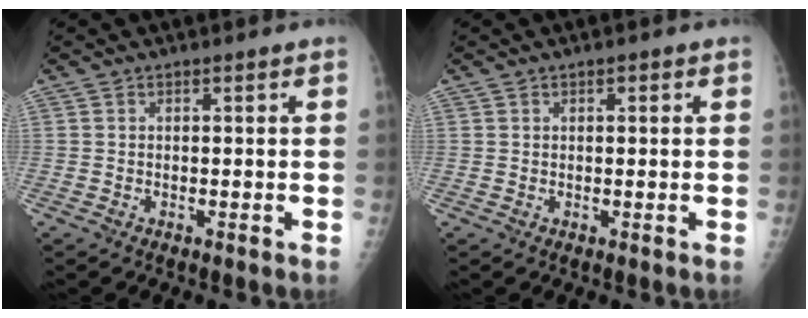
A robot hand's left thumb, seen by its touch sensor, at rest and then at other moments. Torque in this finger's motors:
{"motor_torque": [-0.02, 0.12, -0.21, -0.35, -0.01]}